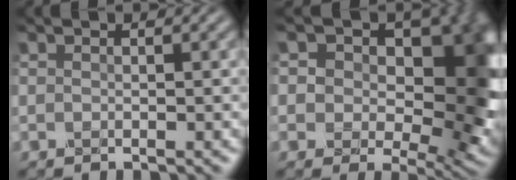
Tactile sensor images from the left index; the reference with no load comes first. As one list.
[{"total": 15.8, "force": [3.4, 10.4, 11.4], "torque": [-0.123, 0.008, 0.058]}]